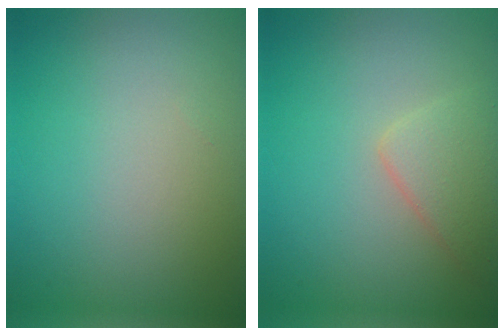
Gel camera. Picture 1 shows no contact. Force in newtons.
{"total": 2.7, "press": 2.7, "slide": 0.0}